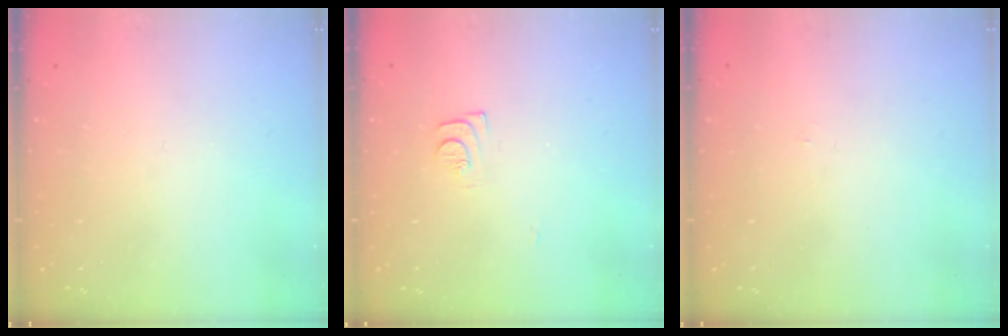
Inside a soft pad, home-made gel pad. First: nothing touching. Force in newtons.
{"total": 7.0, "press": 7.0, "slide": 0.6}
{"total": 2.2, "press": 2.2, "slide": 0.3}